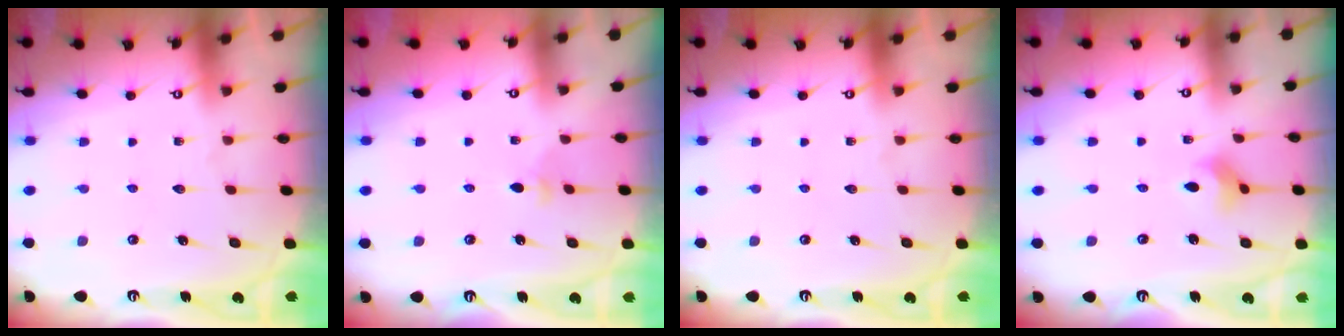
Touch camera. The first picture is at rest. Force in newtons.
{"total": 3.2, "press": 3.1, "slide": 0.7}
{"total": 0.0}
{"total": 3.2, "press": 3.2, "slide": 0.3}